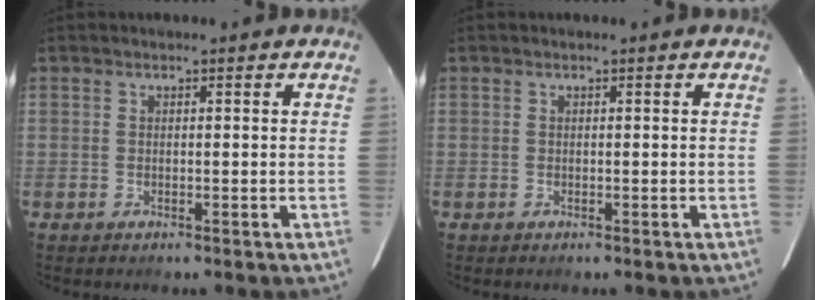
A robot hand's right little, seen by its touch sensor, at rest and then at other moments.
{"total": 0.0}